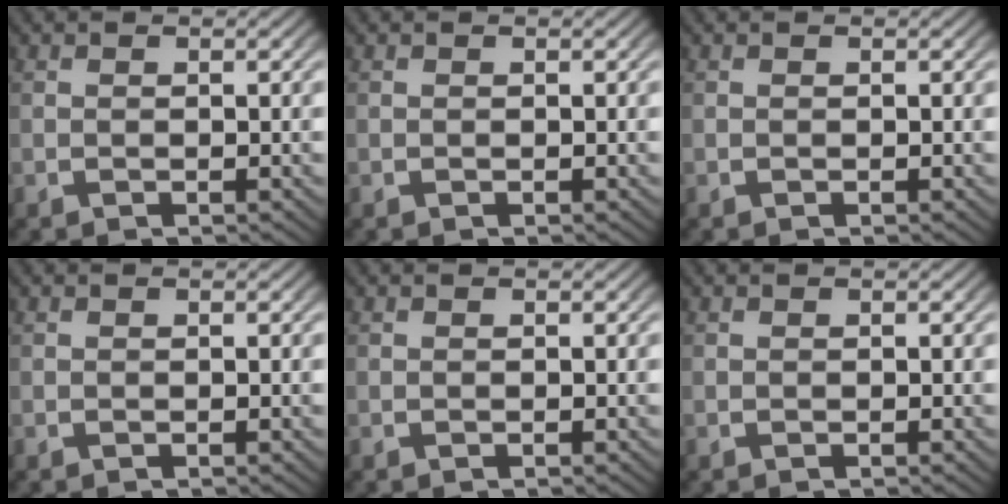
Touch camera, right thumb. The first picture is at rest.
{"total": 0.0}
{"total": 0.0}
{"total": 0.0}
{"total": 0.0}
{"total": 0.0}